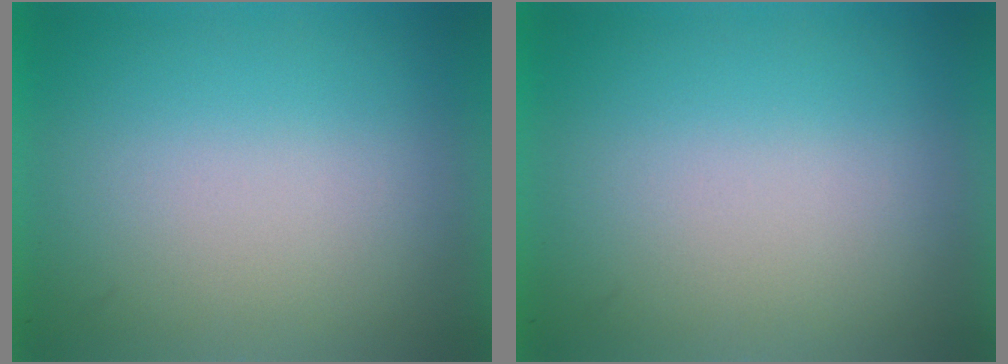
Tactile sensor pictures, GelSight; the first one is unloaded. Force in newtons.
{"total": 0.0}